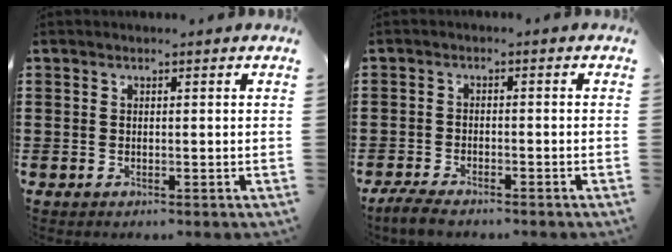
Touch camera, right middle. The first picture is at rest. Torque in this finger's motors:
{"motor_torque": [0.71, -0.14, 0.01, 0.04]}